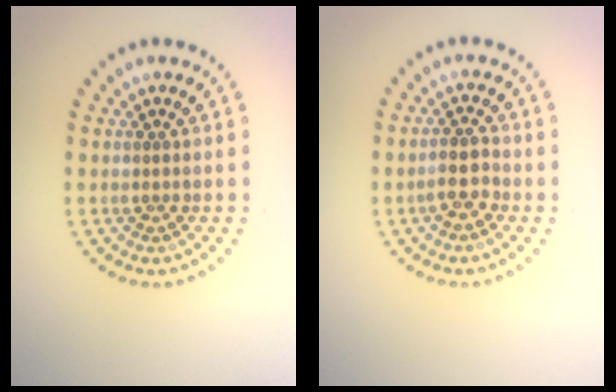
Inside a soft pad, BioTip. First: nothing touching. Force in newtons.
{"total": 2.1, "press": 1.9, "slide": 0.9}